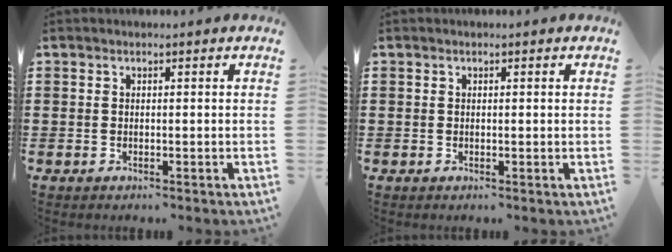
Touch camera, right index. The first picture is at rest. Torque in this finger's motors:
{"motor_torque": [-0.38, 0.36, -0.16, -0.06]}